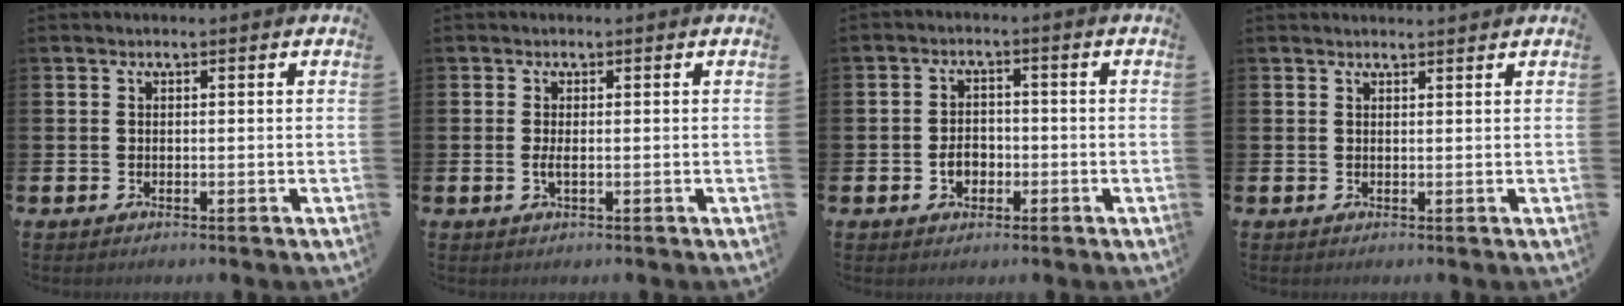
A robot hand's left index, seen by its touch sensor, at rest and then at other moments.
{"total": 1.1, "force": [-0.1, 0.2, 1.1], "torque": [-0.023, 0.001, -0.002]}
{"total": 2.8, "force": [-0.9, 2.2, 1.6], "torque": [-0.020, -0.003, -0.023]}
{"total": 1.2, "force": [1.2, 0.0, 0.1], "torque": [0.011, -0.008, 0.019]}